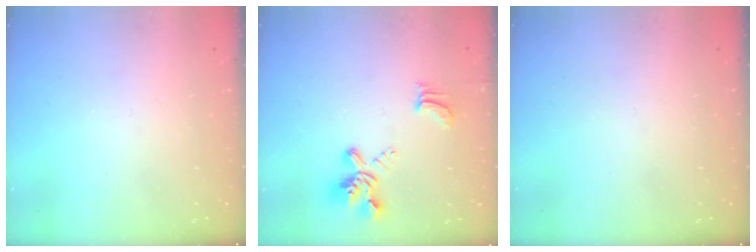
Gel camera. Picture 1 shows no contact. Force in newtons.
{"total": 4.2, "press": 3.9, "slide": 1.4}
{"total": 0.0}